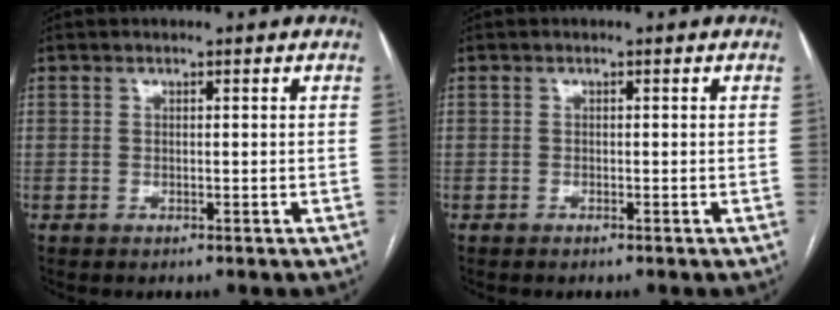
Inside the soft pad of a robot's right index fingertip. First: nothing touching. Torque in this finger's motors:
{"motor_torque": [-0.02, 0.04, 0.03, 0.01]}